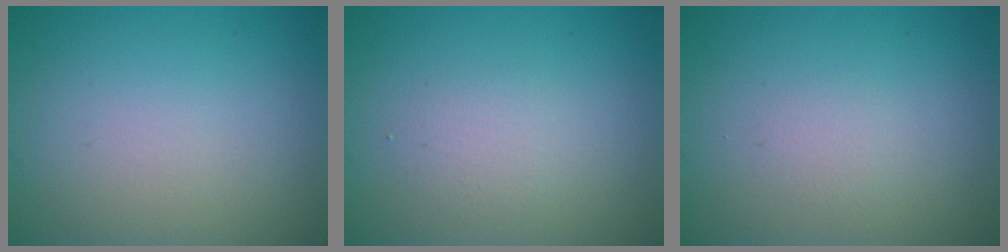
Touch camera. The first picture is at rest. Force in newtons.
{"total": 1.6, "press": 1.6, "slide": 0.1}
{"total": 0.9, "press": 0.9, "slide": 0.0}